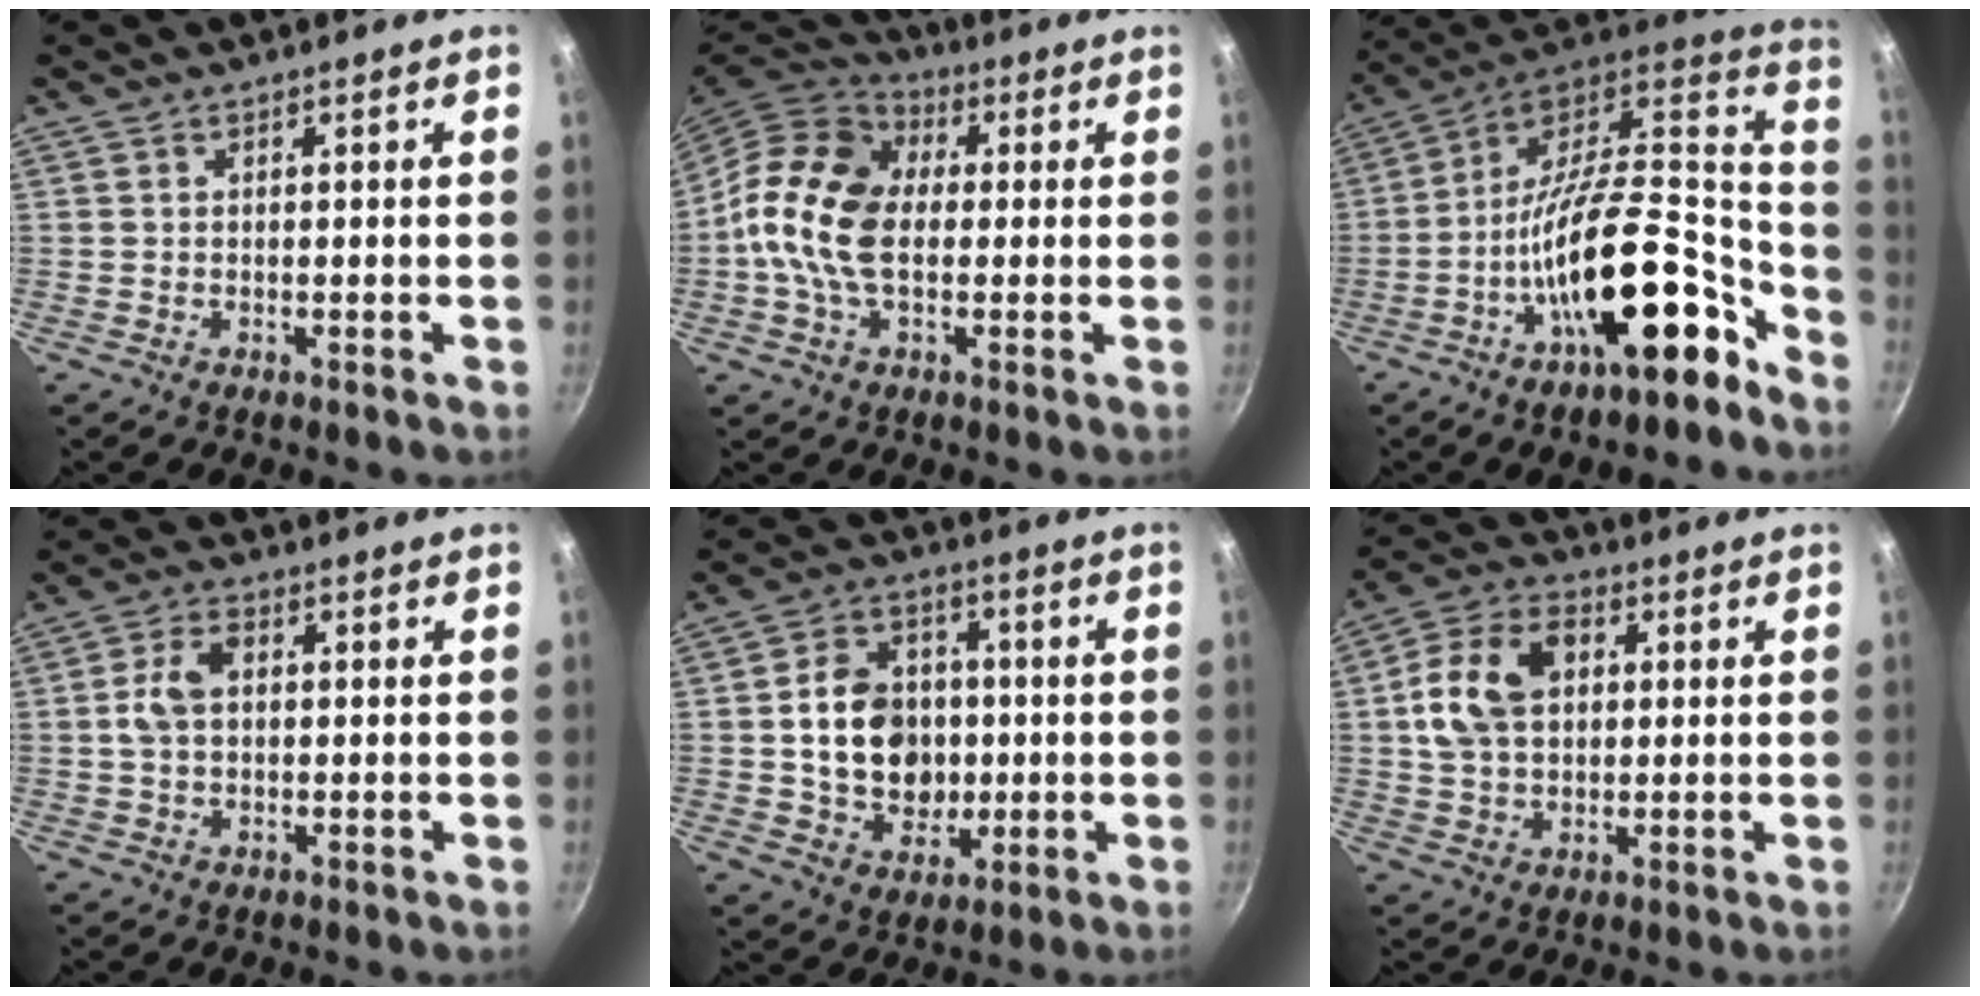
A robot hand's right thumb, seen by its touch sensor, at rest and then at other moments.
{"total": 15.4, "force": [0.1, 10.1, 11.6], "torque": [-0.192, 0.022, -0.019]}
{"total": 26.2, "force": [-13.2, 10.3, 20.1], "torque": [-0.255, 0.093, -0.231]}
{"total": 6.0, "force": [0.5, 4.0, 4.4], "torque": [-0.078, 0.014, 0.003]}
{"total": 14.3, "force": [0.0, 11.6, 8.3], "torque": [-0.101, 0.015, 0.005]}
{"total": 13.1, "force": [2.3, 9.3, 8.9], "torque": [-0.146, 0.012, 0.029]}